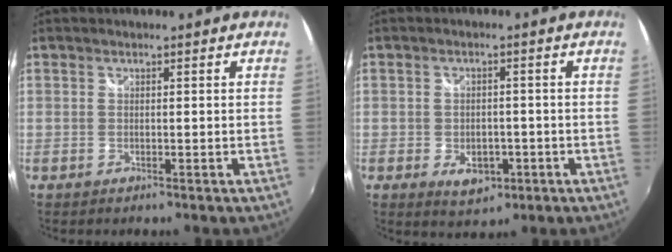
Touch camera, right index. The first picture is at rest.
{"total": 5.9, "force": [-2.4, 3.9, 3.6], "torque": [-0.069, -0.004, -0.030]}